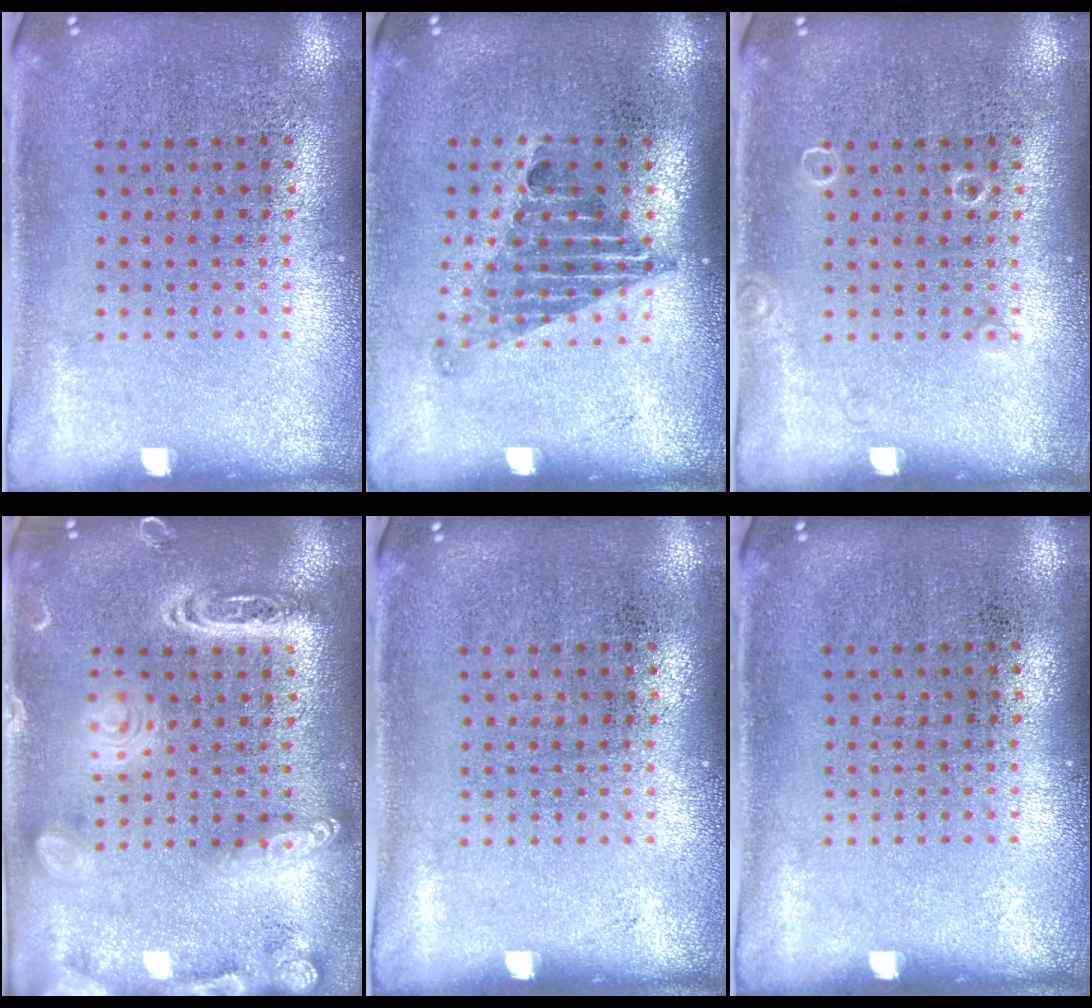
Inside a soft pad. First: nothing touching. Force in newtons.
{"total": 1.3, "press": 1.0, "slide": 0.9}
{"total": 0.6, "press": 0.6, "slide": 0.1}
{"total": 2.7, "press": 2.7, "slide": 0.2}
{"total": 0.0}
{"total": 0.0}